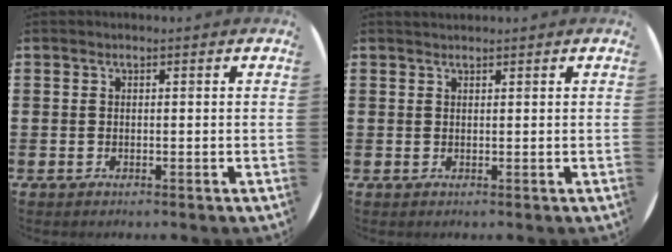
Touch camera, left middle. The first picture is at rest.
{"total": 0.6, "force": [0.6, 0.1, 0.0], "torque": [0.002, 0.002, 0.011]}